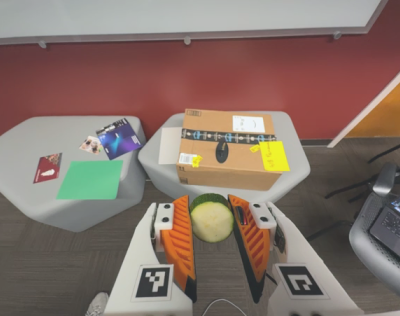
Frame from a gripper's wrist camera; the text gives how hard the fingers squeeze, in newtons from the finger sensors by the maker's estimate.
{"total": 11.6, "left": 11.8, "right": 11.4}